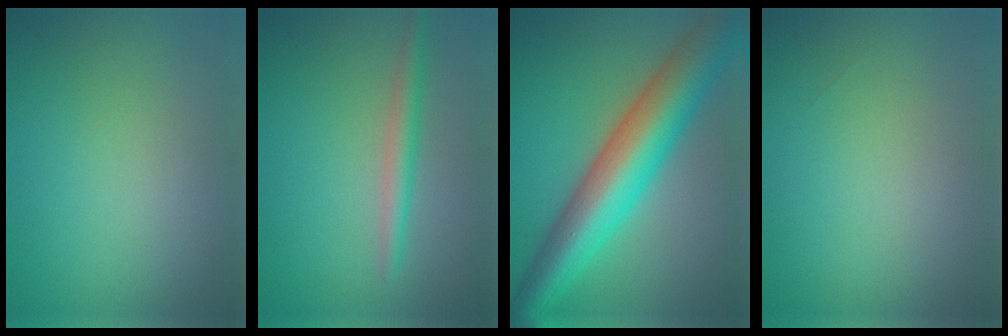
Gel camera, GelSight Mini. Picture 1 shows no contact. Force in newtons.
{"total": 2.3, "press": 2.3, "slide": 0.1}
{"total": 10.9, "press": 10.9, "slide": 0.4}
{"total": 0.0}